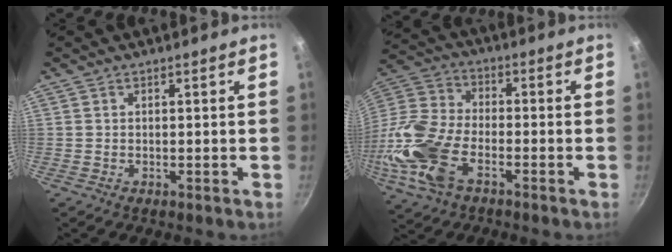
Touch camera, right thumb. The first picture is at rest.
{"total": 17.1, "force": [-6.2, 9.5, 12.8], "torque": [-0.277, 0.023, -0.140]}